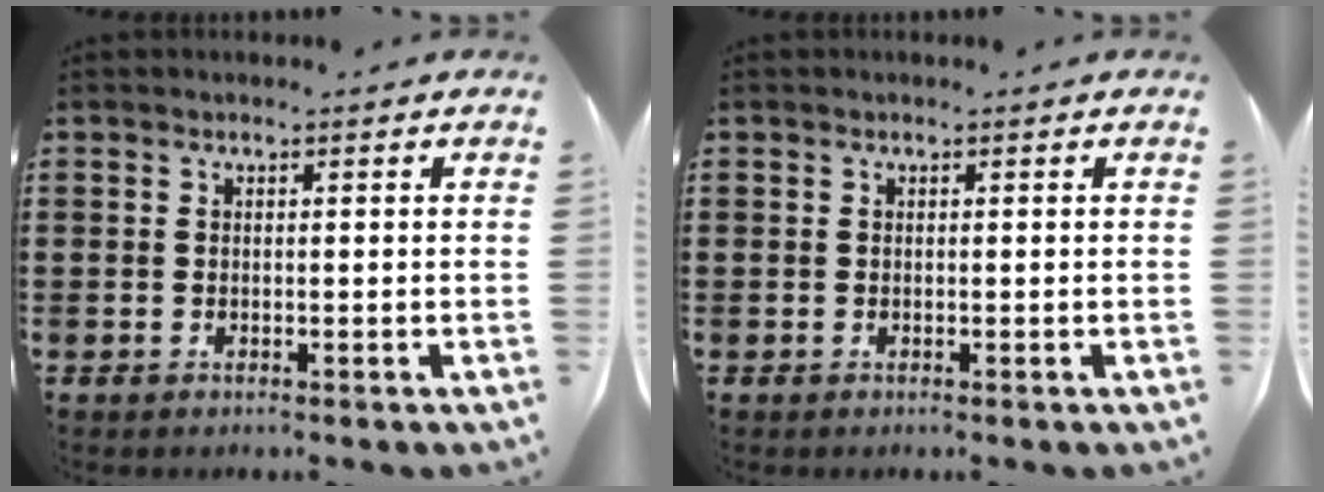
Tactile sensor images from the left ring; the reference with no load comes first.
{"total": 0.0}